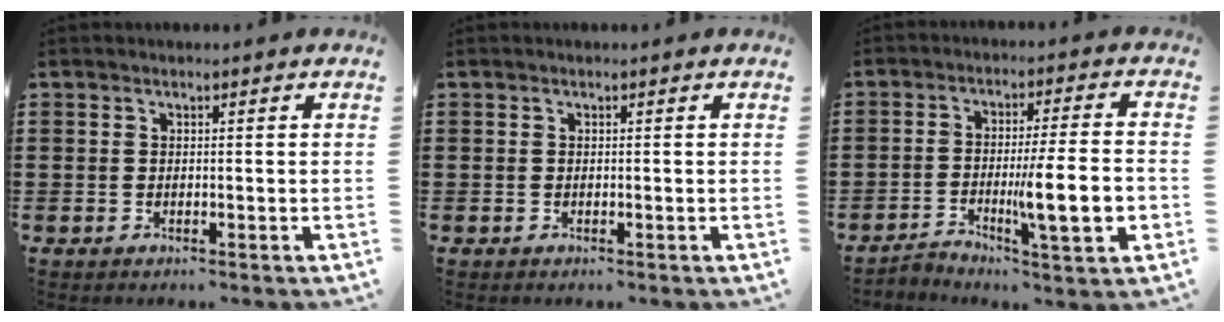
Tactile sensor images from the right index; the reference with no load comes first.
{"total": 0.0}
{"total": 10.1, "force": [-3.0, 1.5, 9.5], "torque": [-0.156, -0.007, -0.052]}